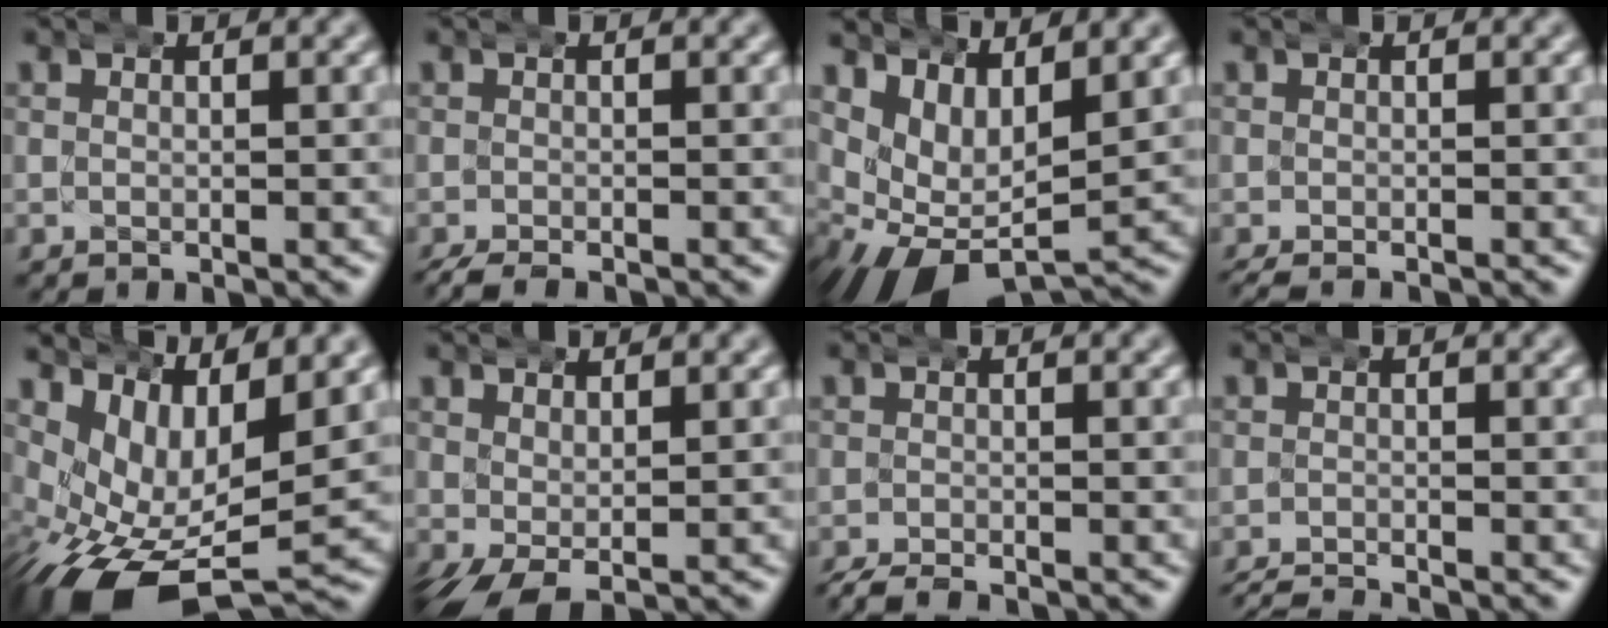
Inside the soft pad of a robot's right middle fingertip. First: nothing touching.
{"total": 1.9, "force": [-1.8, 0.5, 0.3], "torque": [-0.010, -0.007, -0.028]}
{"total": 8.6, "force": [-2.1, 6.8, 4.9], "torque": [-0.126, -0.040, -0.020]}
{"total": 1.2, "force": [-1.1, 0.2, 0.2], "torque": [-0.006, -0.005, -0.017]}
{"total": 9.6, "force": [-2.7, 6.5, 6.6], "torque": [-0.146, -0.040, -0.023]}
{"total": 3.5, "force": [-1.8, 1.9, 2.4], "torque": [-0.058, -0.028, -0.010]}
{"total": 2.8, "force": [-2.7, 0.7, 0.2], "torque": [-0.012, -0.007, -0.043]}
{"total": 4.6, "force": [-4.5, 1.0, 0.5], "torque": [-0.012, -0.013, -0.068]}